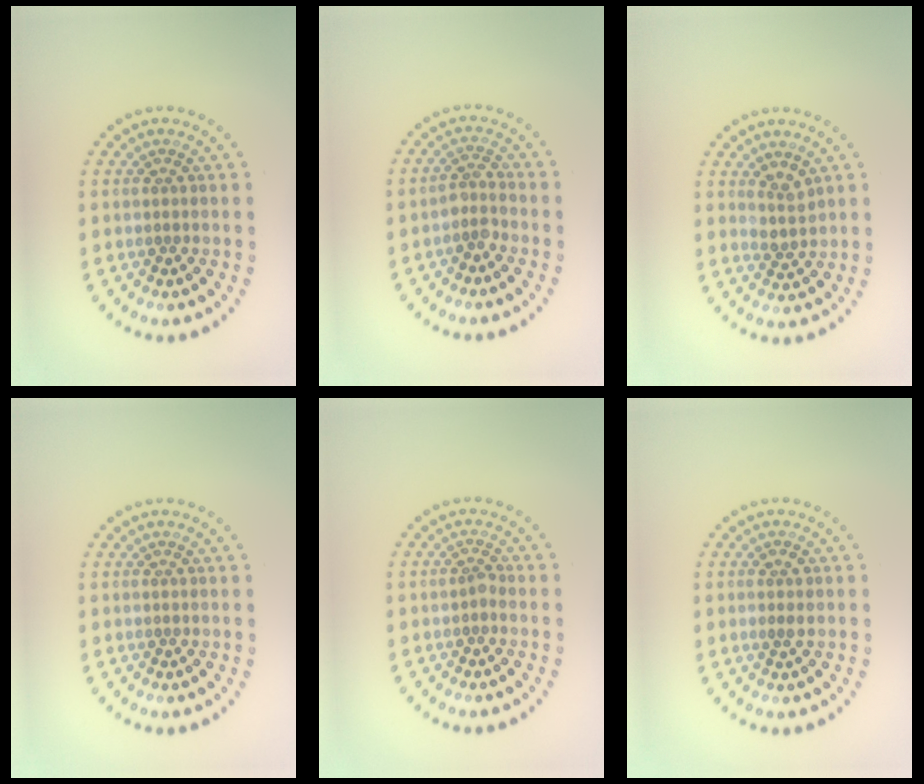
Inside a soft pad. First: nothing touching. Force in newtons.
{"total": 1.8, "press": 1.4, "slide": 1.2}
{"total": 1.9, "press": 1.4, "slide": 1.3}
{"total": 0.0}
{"total": 0.7, "press": 0.5, "slide": 0.4}
{"total": 1.1, "press": 1.1, "slide": 0.2}